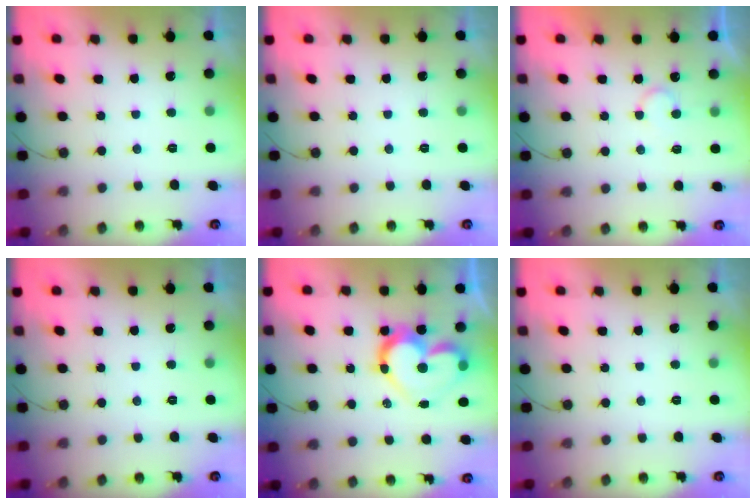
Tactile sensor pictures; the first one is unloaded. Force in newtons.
{"total": 0.0}
{"total": 5.1, "press": 5.1, "slide": 0.4}
{"total": 0.0}
{"total": 15.5, "press": 15.4, "slide": 1.3}
{"total": 0.0}